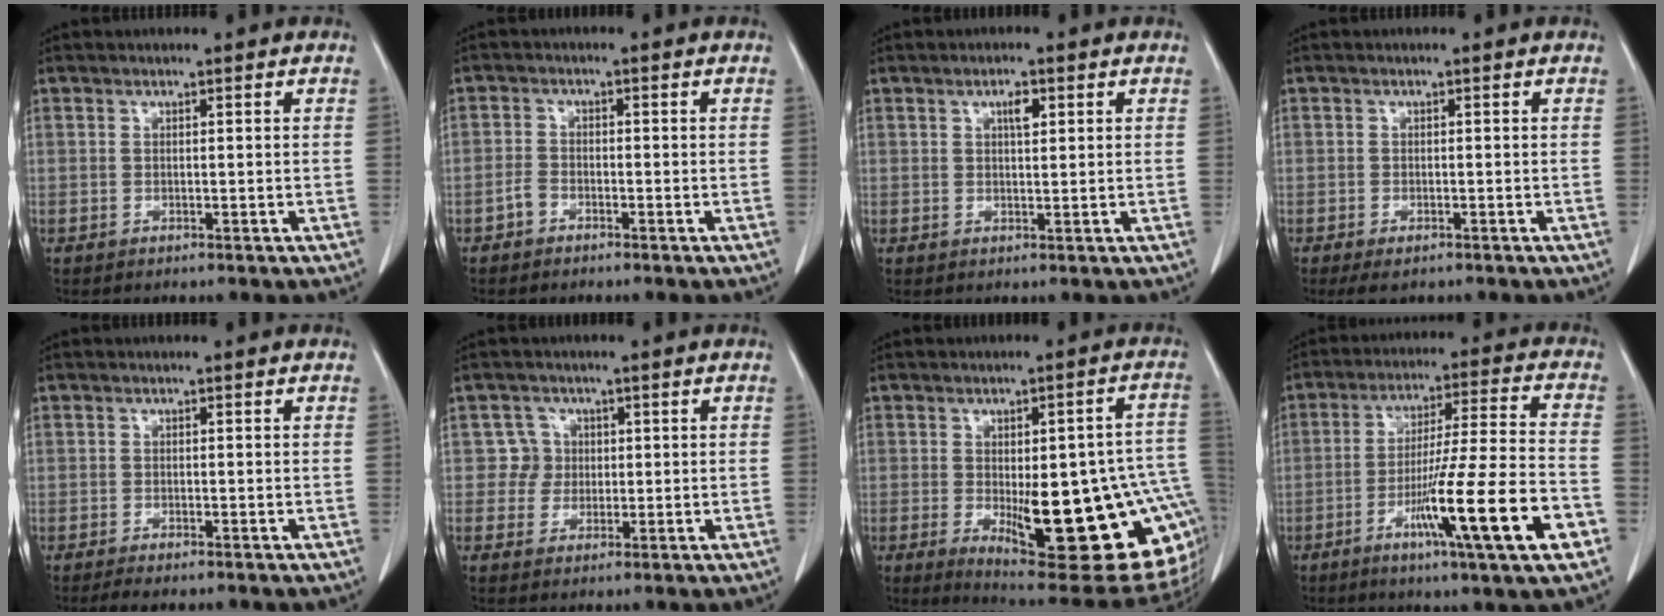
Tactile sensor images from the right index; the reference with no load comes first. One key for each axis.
{"total": 1.8, "fx": -1.3, "fy": 1.0, "fz": 0.7, "tx": -0.017, "ty": 0.004, "tz": -0.026}
{"total": 2.1, "fx": 0.9, "fy": 0.7, "fz": 1.8, "tx": -0.032, "ty": -0.002, "tz": 0.015}
{"total": 2.6, "fx": -1.8, "fy": 1.0, "fz": 1.5, "tx": -0.029, "ty": -0.006, "tz": -0.024}
{"total": 2.5, "fx": -2.1, "fy": 0.2, "fz": 1.3, "tx": -0.023, "ty": -0.007, "tz": -0.032}
{"total": 3.0, "fx": 0.4, "fy": 3.0, "fz": -0.3, "tx": 0.015, "ty": 0.007, "tz": 0.003}
{"total": 23.9, "fx": -5.4, "fy": 6.4, "fz": 22.4, "tx": -0.203, "ty": 0.004, "tz": -0.051}
{"total": 17.4, "fx": -7.1, "fy": -0.5, "fz": 15.8, "tx": -0.260, "ty": -0.021, "tz": -0.117}